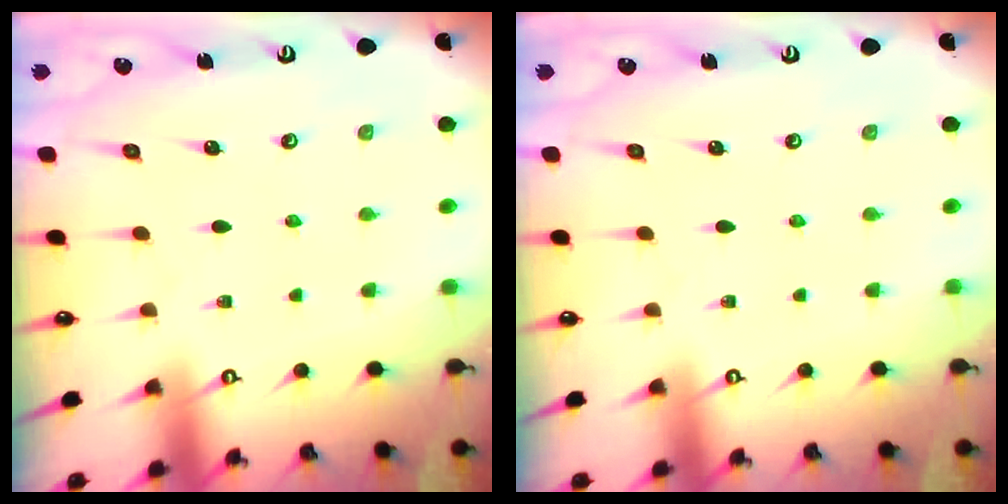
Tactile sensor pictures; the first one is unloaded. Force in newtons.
{"total": 0.0}